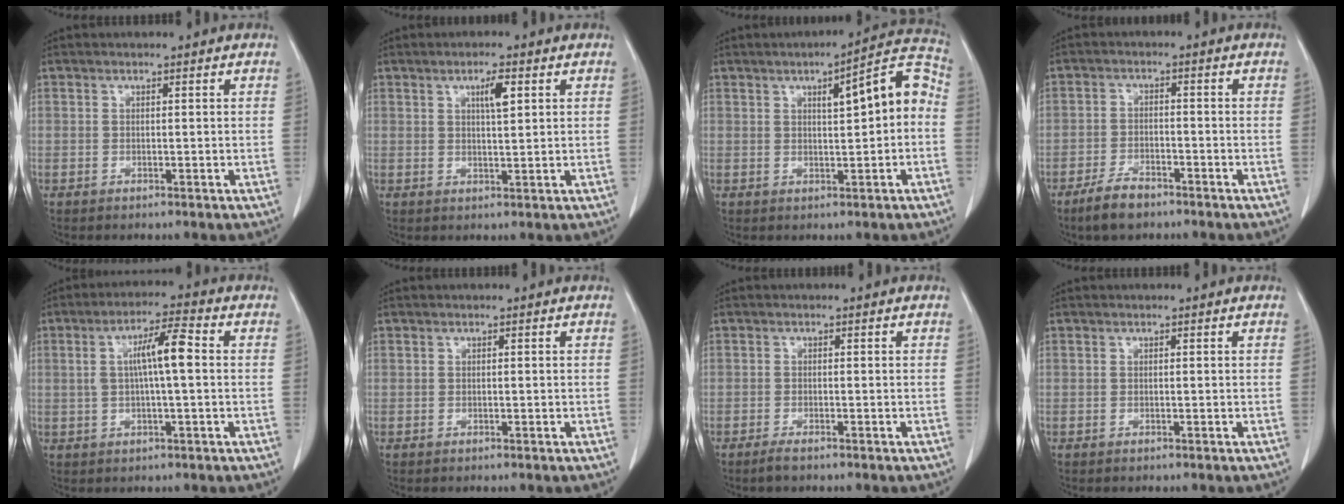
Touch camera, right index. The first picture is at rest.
{"total": 3.4, "force": [1.4, 0.5, 3.0], "torque": [-0.051, 0.000, 0.022]}
{"total": 8.6, "force": [0.7, 1.7, 8.4], "torque": [-0.108, 0.031, 0.006]}
{"total": 4.9, "force": [-3.8, 1.8, 2.5], "torque": [-0.055, -0.002, -0.065]}
{"total": 7.3, "force": [0.8, 0.9, 7.2], "torque": [-0.131, 0.018, 0.013]}
{"total": 0.0}
{"total": 1.5, "force": [-1.2, 0.2, 0.9], "torque": [-0.023, -0.004, -0.022]}
{"total": 0.0}